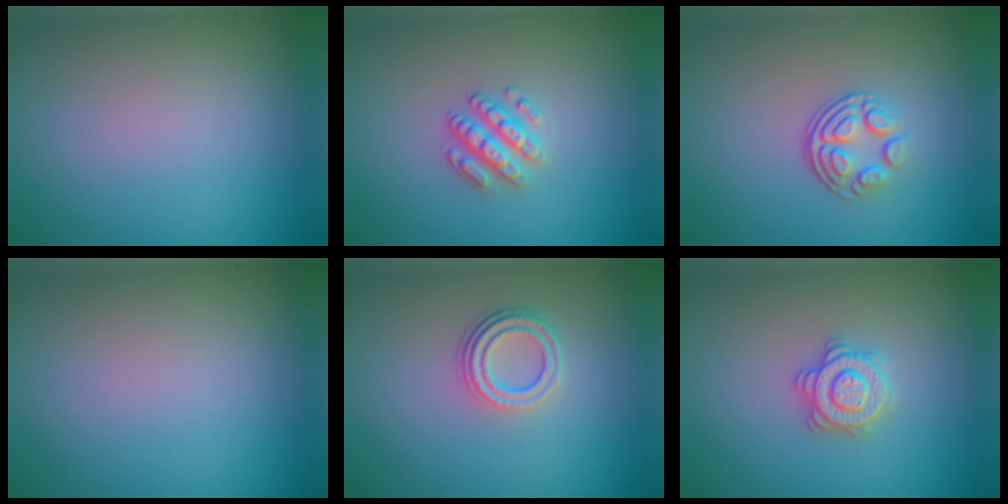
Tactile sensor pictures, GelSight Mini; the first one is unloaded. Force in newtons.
{"total": 3.0, "press": 2.6, "slide": 1.5}
{"total": 3.9, "press": 2.5, "slide": 2.9}
{"total": 0.0}
{"total": 3.3, "press": 2.4, "slide": 2.3}
{"total": 3.1, "press": 2.9, "slide": 0.9}